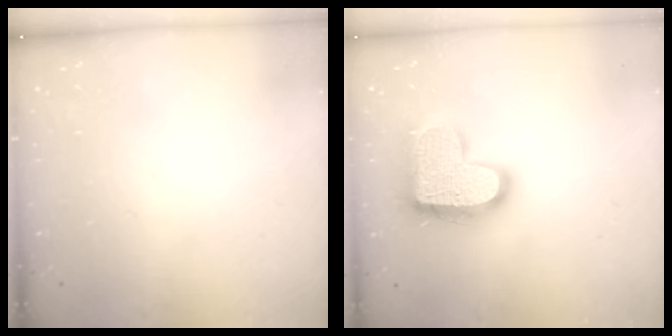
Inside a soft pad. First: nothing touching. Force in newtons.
{"total": 18.7, "press": 18.6, "slide": 1.1}